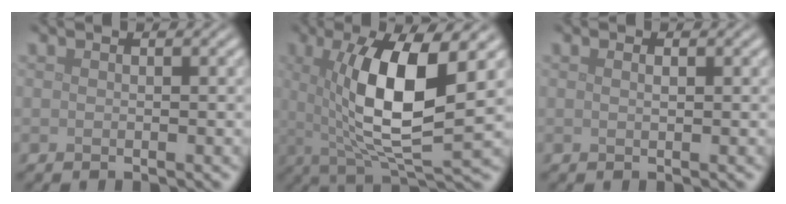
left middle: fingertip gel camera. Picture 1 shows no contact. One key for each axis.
{"total": 9.6, "fx": 1.6, "fy": 2.7, "fz": 9.1, "tx": -0.152, "ty": -0.009, "tz": 0.033}
{"total": 0.5, "fx": 0.2, "fy": 0.1, "fz": 0.4, "tx": -0.008, "ty": 0.001, "tz": 0.004}